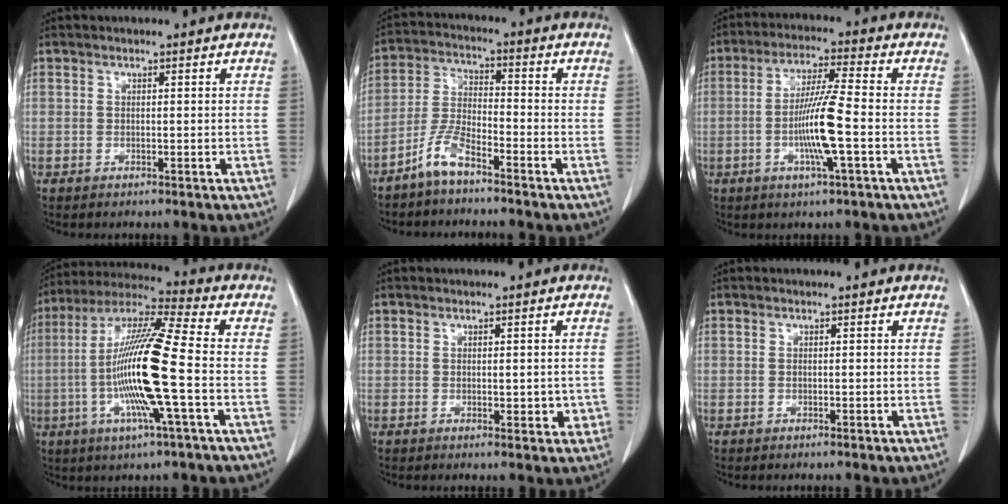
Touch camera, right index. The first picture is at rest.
{"total": 6.0, "force": [-4.5, 1.2, 3.7], "torque": [-0.090, -0.004, -0.095]}
{"total": 9.4, "force": [-2.1, -0.3, 9.2], "torque": [-0.178, -0.007, -0.043]}
{"total": 16.5, "force": [-2.9, 0.0, 16.3], "torque": [-0.323, -0.004, -0.065]}
{"total": 2.5, "force": [-0.1, 1.3, 2.1], "torque": [-0.020, -0.002, 0.004]}
{"total": 0.0}